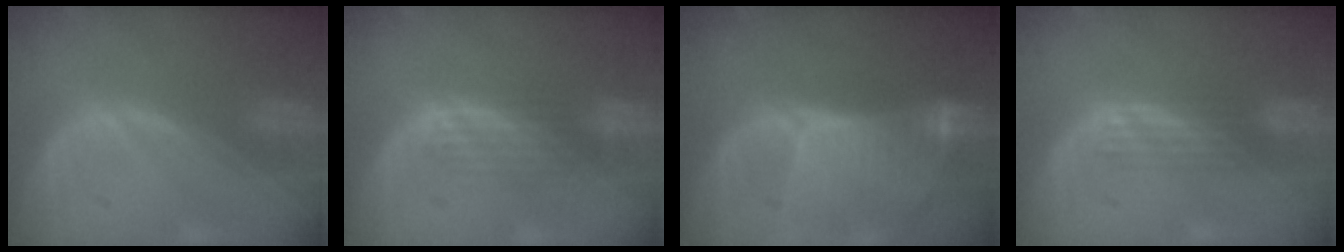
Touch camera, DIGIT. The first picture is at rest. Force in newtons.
{"total": 3.4, "press": 3.1, "slide": 1.5}
{"total": 8.5, "press": 7.8, "slide": 3.5}
{"total": 2.8, "press": 2.5, "slide": 1.3}